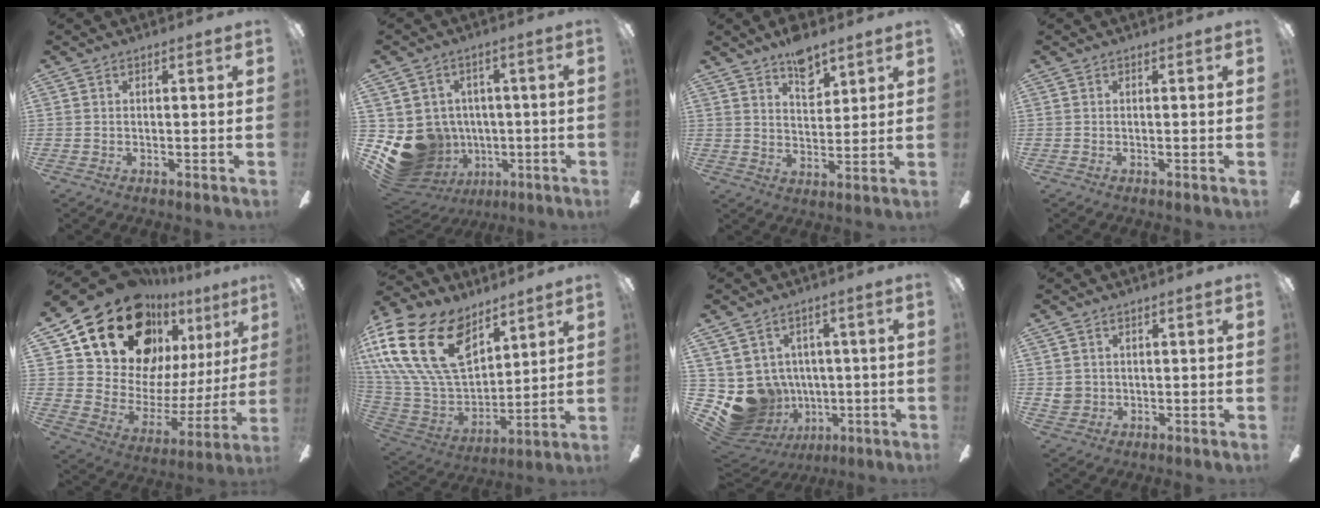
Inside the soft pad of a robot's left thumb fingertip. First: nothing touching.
{"total": 12.8, "force": [-3.4, 11.6, 4.2], "torque": [-0.112, 0.008, -0.040]}
{"total": 8.5, "force": [6.1, 4.1, 4.2], "torque": [-0.051, -0.033, 0.105]}
{"total": 0.0}
{"total": 22.8, "force": [16.3, 12.7, 9.8], "torque": [-0.168, -0.114, 0.308]}
{"total": 25.6, "force": [12.0, 15.7, 16.3], "torque": [-0.347, -0.058, 0.221]}
{"total": 11.8, "force": [-2.5, 10.8, 3.9], "torque": [-0.114, -0.005, -0.026]}
{"total": 3.0, "force": [0.8, 2.7, 0.8], "torque": [-0.011, 0.004, 0.015]}